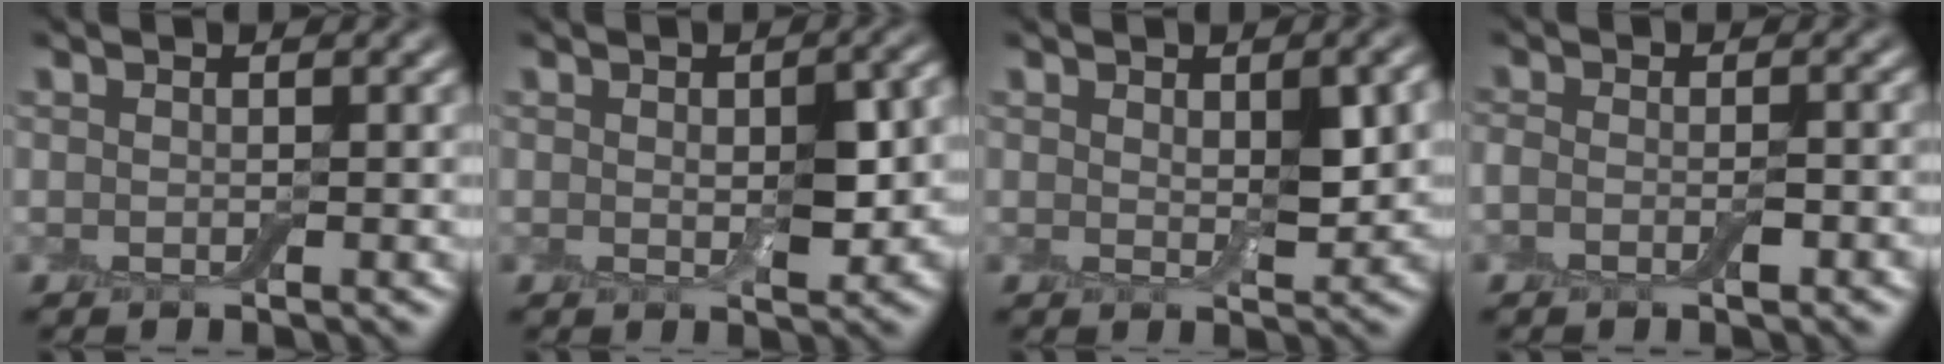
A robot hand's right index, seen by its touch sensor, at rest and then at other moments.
{"total": 4.3, "force": [-0.1, 2.1, 3.8], "torque": [-0.059, -0.004, 0.003]}
{"total": 3.3, "force": [0.6, 1.3, 3.0], "torque": [-0.047, -0.005, 0.012]}
{"total": 2.3, "force": [-1.1, 0.9, 1.7], "torque": [-0.036, -0.001, -0.025]}